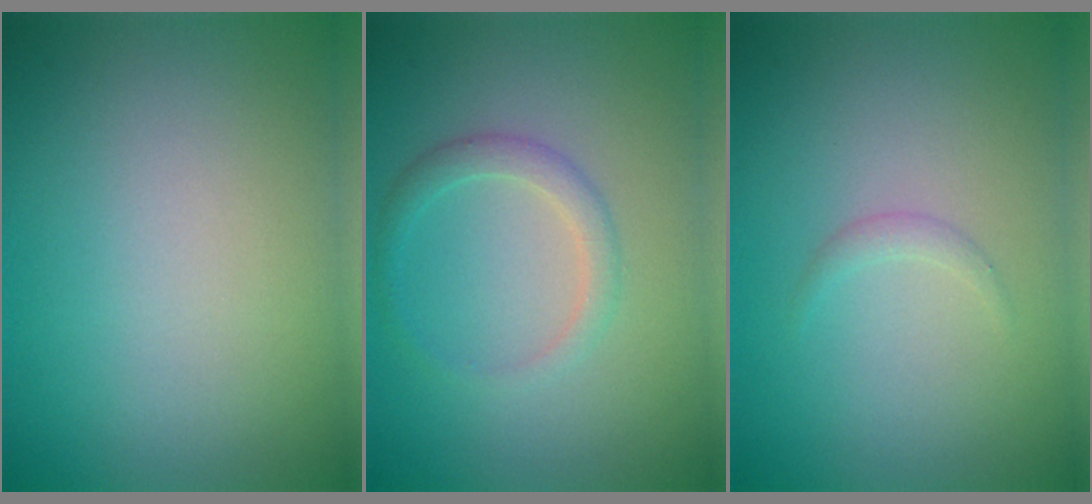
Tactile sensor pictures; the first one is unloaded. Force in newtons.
{"total": 1.8, "press": 1.8, "slide": 0.2}
{"total": 0.8, "press": 0.8, "slide": 0.1}